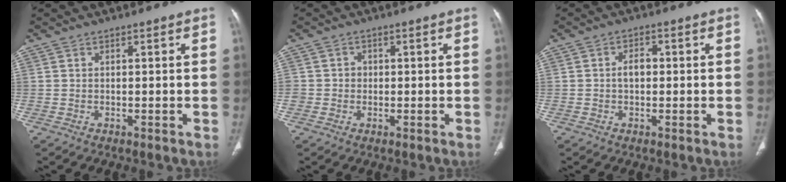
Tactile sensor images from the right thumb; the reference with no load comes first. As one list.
[{"total": 2.2, "force": [-0.2, 2.1, 0.5], "torque": [0.010, 0.008, -0.005]}, {"total": 2.9, "force": [-0.1, 1.9, 2.2], "torque": [-0.032, 0.010, -0.005]}]